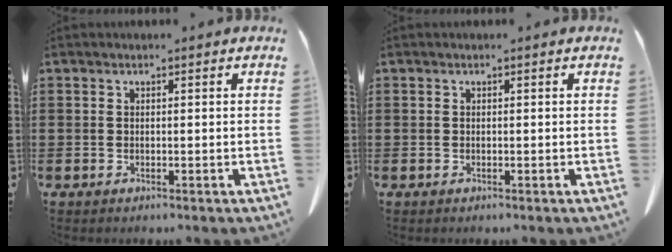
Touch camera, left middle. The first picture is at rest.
{"total": 0.0}